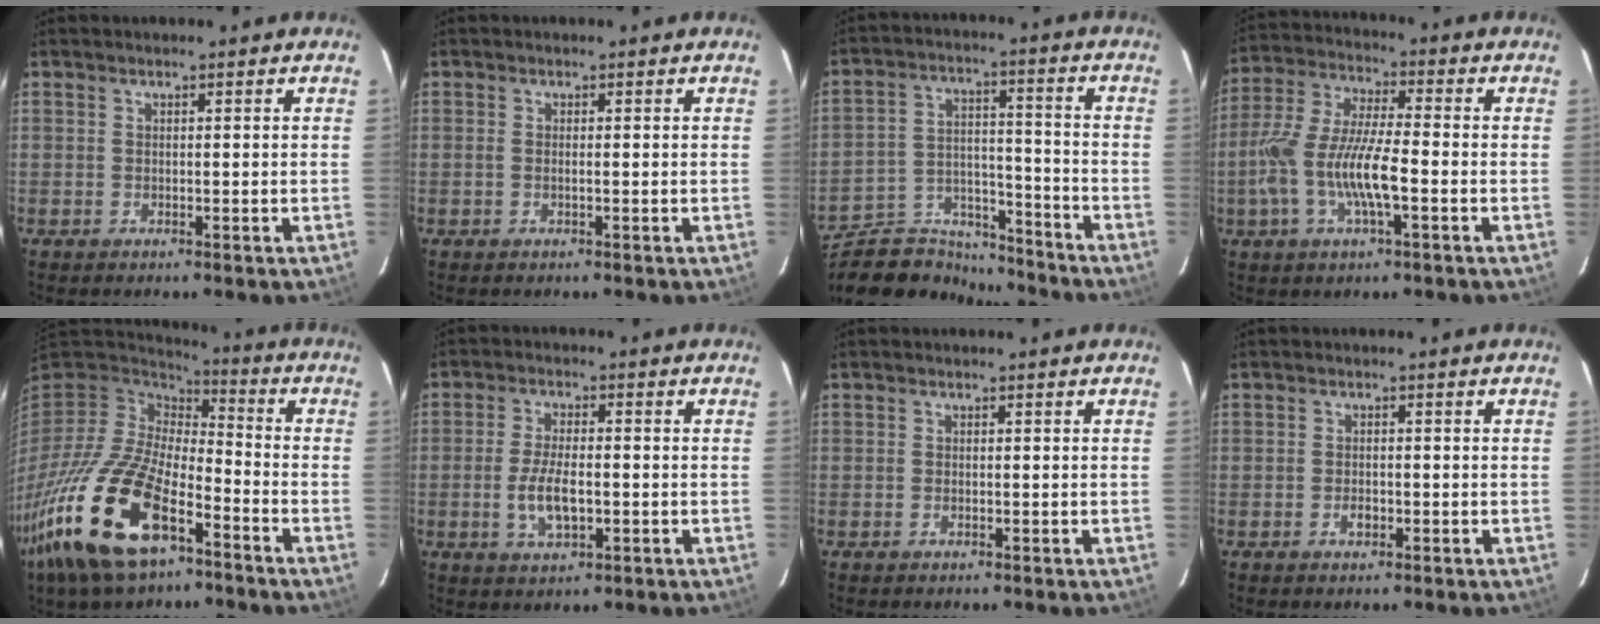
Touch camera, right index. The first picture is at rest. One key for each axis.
{"total": 0.8, "fx": -0.2, "fy": -0.1, "fz": 0.8, "tx": -0.016, "ty": 0.001, "tz": -0.005}
{"total": 15.0, "fx": -13.6, "fy": 5.5, "fz": 3.2, "tx": -0.075, "ty": 0.033, "tz": -0.218}
{"total": 13.1, "fx": -3.5, "fy": 3.5, "fz": 12.2, "tx": -0.259, "ty": -0.001, "tz": -0.069}
{"total": 22.4, "fx": -12.3, "fy": 9.7, "fz": 16.0, "tx": -0.341, "ty": -0.047, "tz": -0.232}
{"total": 6.9, "fx": -1.6, "fy": 2.8, "fz": 6.0, "tx": -0.123, "ty": -0.007, "tz": -0.027}
{"total": 0.6, "fx": -0.3, "fy": 0.3, "fz": 0.5, "tx": -0.010, "ty": 0.000, "tz": -0.005}
{"total": 1.9, "fx": -0.8, "fy": 1.2, "fz": 1.2, "tx": -0.023, "ty": 0.002, "tz": -0.014}